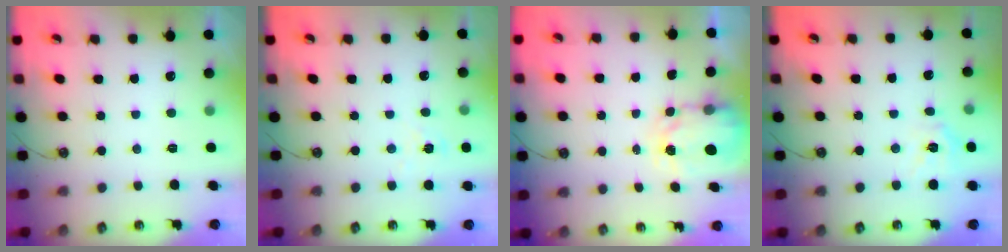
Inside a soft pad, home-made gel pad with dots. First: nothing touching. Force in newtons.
{"total": 5.8, "press": 5.8, "slide": 0.5}
{"total": 3.9, "press": 3.9, "slide": 0.3}
{"total": 9.7, "press": 9.6, "slide": 1.3}